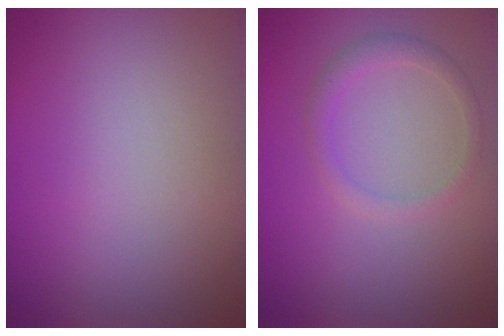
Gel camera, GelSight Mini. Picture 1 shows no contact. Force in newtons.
{"total": 1.6, "press": 1.6, "slide": 0.1}